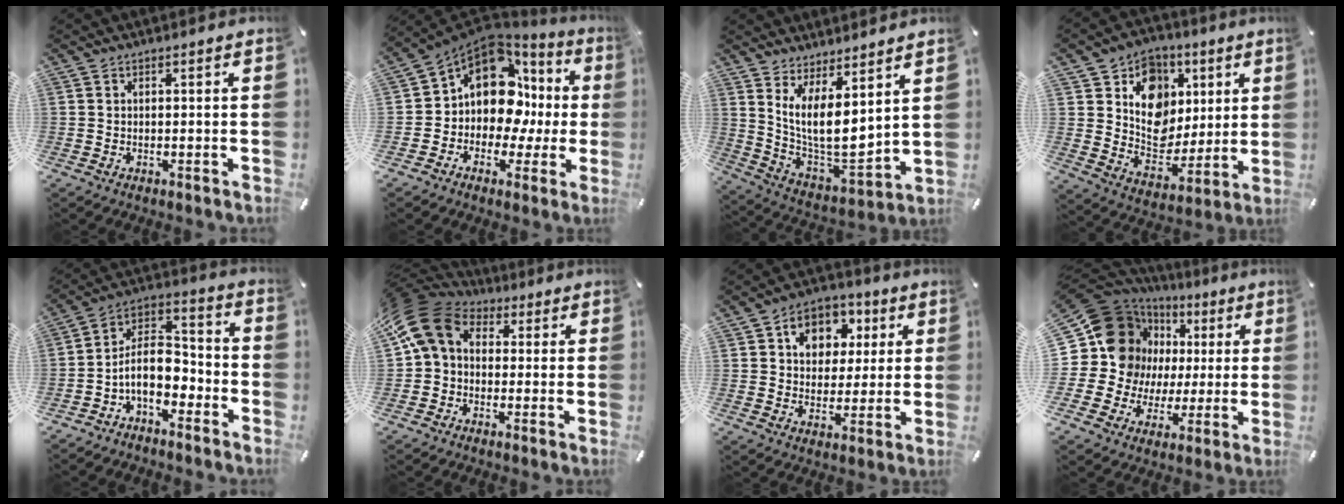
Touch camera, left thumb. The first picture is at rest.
{"total": 13.2, "force": [3.8, 9.9, 7.9], "torque": [-0.150, -0.046, 0.062]}
{"total": 11.4, "force": [5.4, 5.1, 8.6], "torque": [-0.177, -0.071, 0.106]}
{"total": 13.4, "force": [3.7, 12.1, 4.5], "torque": [-0.062, -0.026, 0.074]}
{"total": 10.6, "force": [-4.2, 6.6, 7.1], "torque": [-0.137, 0.008, -0.081]}
{"total": 12.7, "force": [2.2, 9.8, 7.8], "torque": [-0.158, 0.004, 0.040]}
{"total": 9.8, "force": [3.2, 8.3, 4.1], "torque": [-0.061, -0.008, 0.055]}
{"total": 19.9, "force": [4.9, 17.3, 8.4], "torque": [-0.148, -0.044, 0.113]}